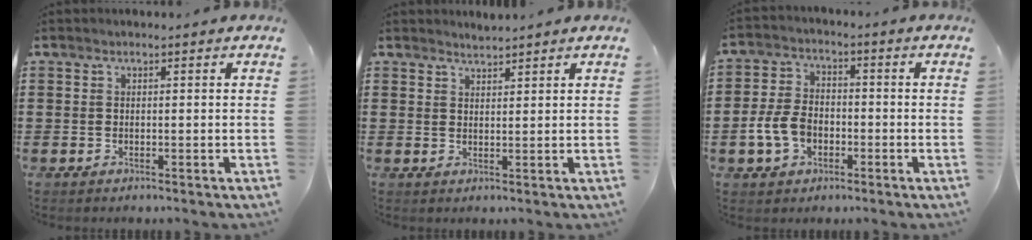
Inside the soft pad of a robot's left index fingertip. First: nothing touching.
{"total": 1.5, "force": [1.5, -0.1, -0.1], "torque": [-0.002, 0.002, 0.030]}
{"total": 6.6, "force": [-2.2, 4.5, 4.4], "torque": [-0.113, 0.002, -0.049]}